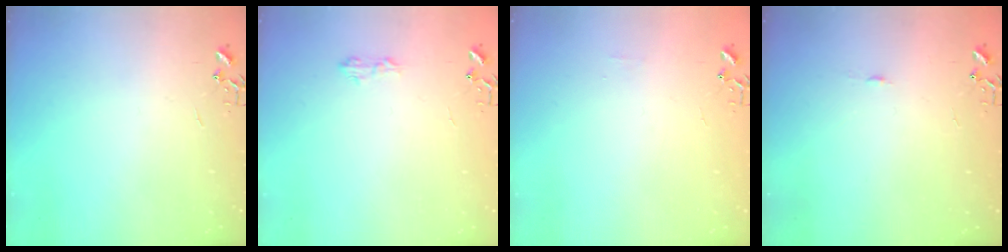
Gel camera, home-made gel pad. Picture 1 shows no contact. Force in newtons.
{"total": 5.9, "press": 5.9, "slide": 0.8}
{"total": 3.9, "press": 3.8, "slide": 0.6}
{"total": 3.3, "press": 3.3, "slide": 0.4}